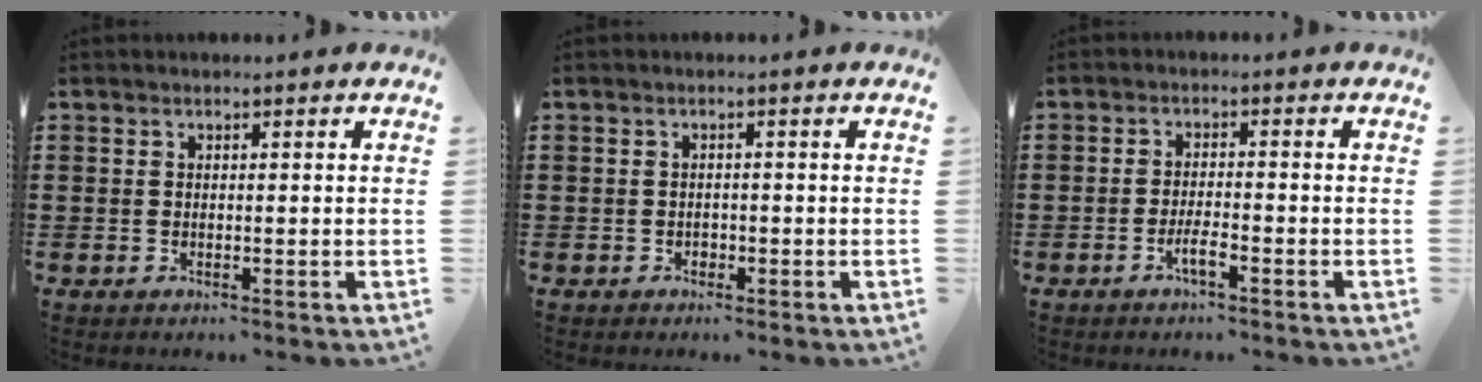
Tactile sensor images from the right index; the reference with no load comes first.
{"total": 0.8, "force": [-0.5, 0.6, 0.2], "torque": [-0.007, 0.001, -0.011]}
{"total": 3.1, "force": [-1.7, 0.1, 2.6], "torque": [-0.051, -0.005, -0.034]}